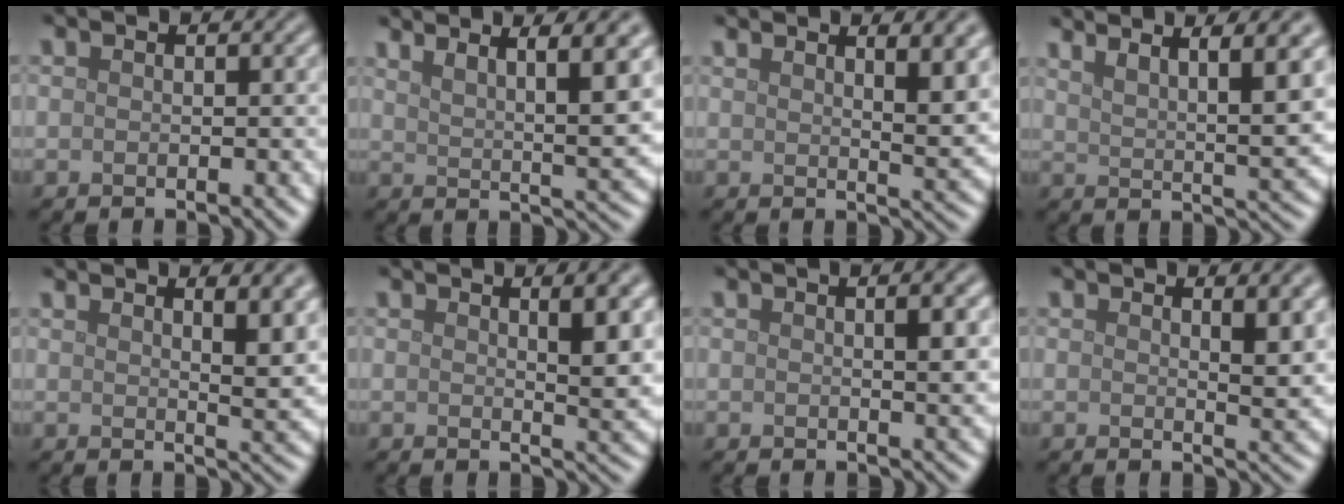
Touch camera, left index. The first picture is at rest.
{"total": 7.8, "force": [4.6, 1.9, 6.0], "torque": [-0.058, 0.016, 0.061]}
{"total": 7.0, "force": [3.8, 2.4, 5.4], "torque": [-0.040, 0.020, 0.042]}
{"total": 8.2, "force": [5.1, 1.9, 6.1], "torque": [-0.062, 0.019, 0.065]}
{"total": 6.3, "force": [3.4, 2.1, 4.9], "torque": [-0.036, 0.015, 0.039]}
{"total": 4.5, "force": [1.7, 1.3, 4.0], "torque": [-0.045, -0.002, 0.025]}
{"total": 3.1, "force": [0.9, 0.8, 2.9], "torque": [-0.032, 0.007, 0.010]}
{"total": 3.5, "force": [1.6, 1.0, 3.0], "torque": [-0.033, -0.004, 0.024]}